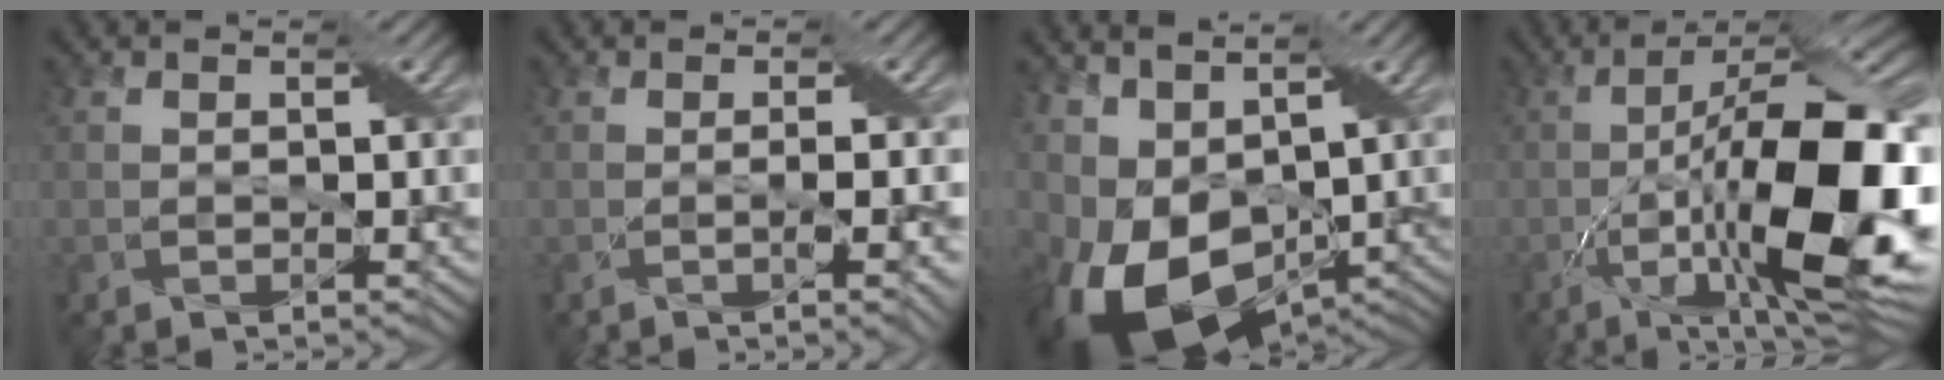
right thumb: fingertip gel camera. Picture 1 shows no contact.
{"total": 4.0, "force": [-0.5, 0.7, 3.9], "torque": [-0.059, 0.005, -0.010]}
{"total": 13.0, "force": [-1.7, 8.2, 9.9], "torque": [-0.223, -0.018, -0.010]}
{"total": 19.5, "force": [-4.8, 6.5, 17.8], "torque": [-0.277, 0.003, -0.076]}